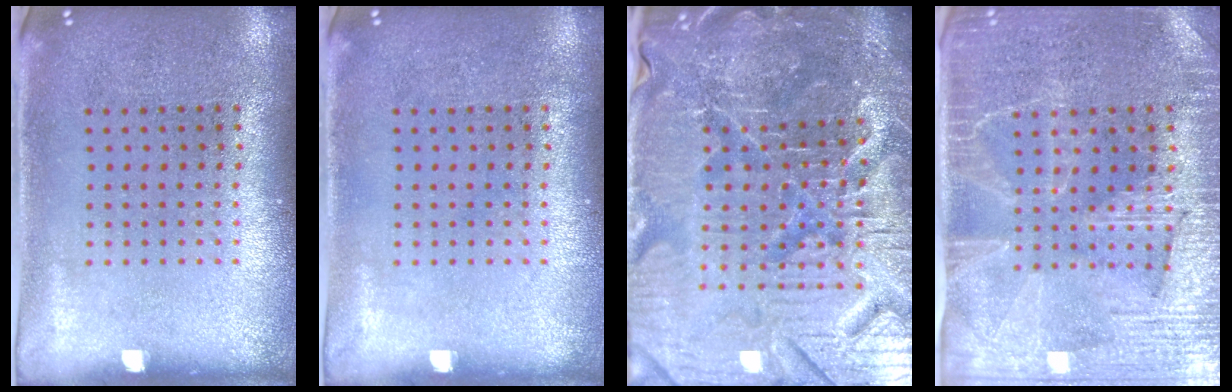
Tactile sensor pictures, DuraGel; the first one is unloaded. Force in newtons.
{"total": 0.0}
{"total": 5.9, "press": 5.5, "slide": 2.2}
{"total": 4.0, "press": 3.6, "slide": 1.6}